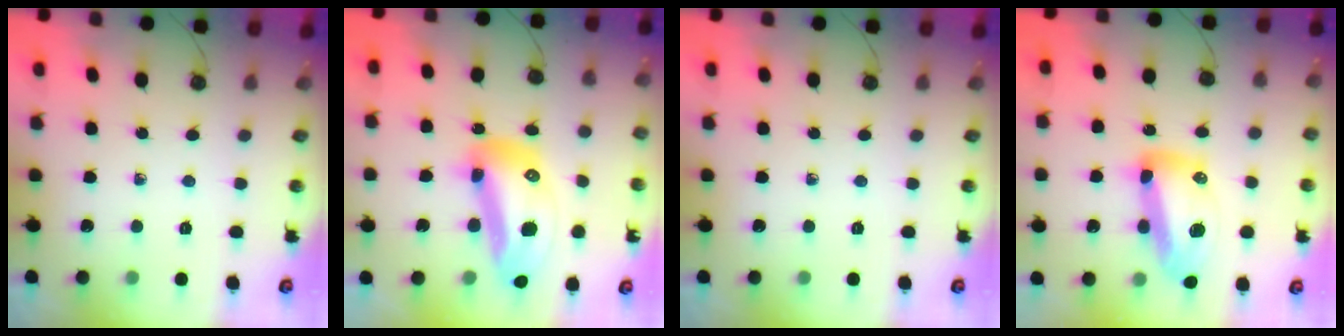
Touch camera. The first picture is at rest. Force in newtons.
{"total": 19.9, "press": 19.7, "slide": 2.5}
{"total": 0.0}
{"total": 16.4, "press": 16.3, "slide": 1.8}